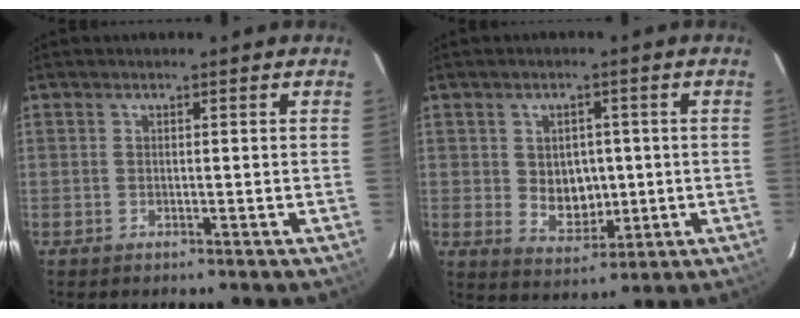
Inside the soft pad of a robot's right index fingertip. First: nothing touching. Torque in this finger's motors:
{"motor_torque": [0.17, 0.09, 0.05, 0.04]}